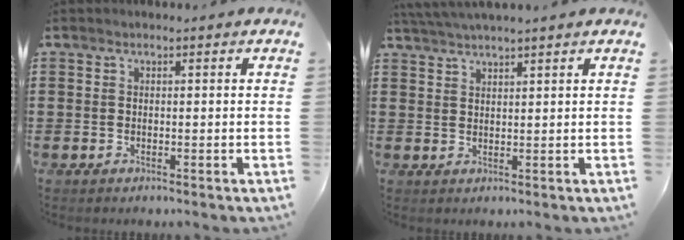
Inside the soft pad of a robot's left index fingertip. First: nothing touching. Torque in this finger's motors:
{"motor_torque": [-0.48, 0.46, 0.59, 0.21]}